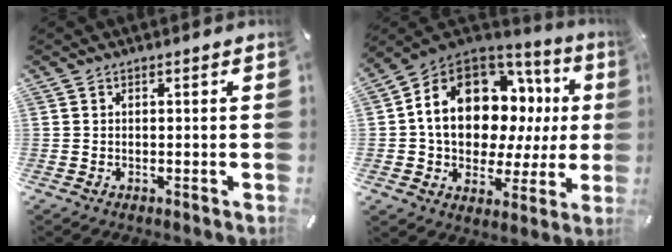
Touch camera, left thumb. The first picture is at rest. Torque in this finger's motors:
{"motor_torque": [1.65, 1.57, 0.69, -0.13, 0.71]}